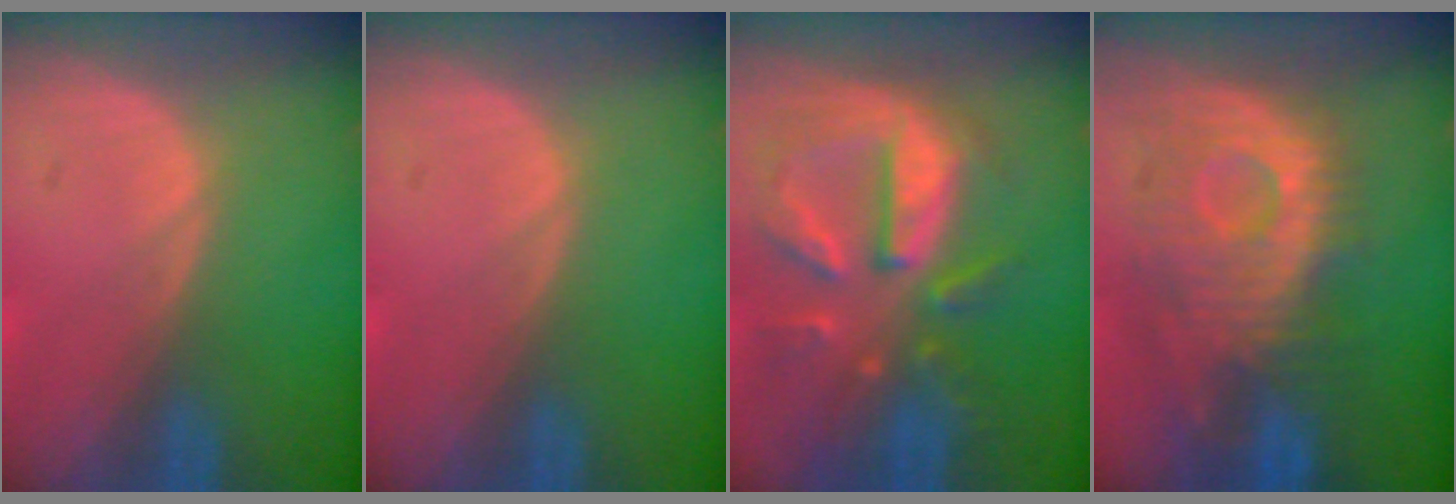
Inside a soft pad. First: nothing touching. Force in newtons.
{"total": 0.0}
{"total": 10.8, "press": 9.5, "slide": 5.1}
{"total": 10.6, "press": 9.9, "slide": 3.9}